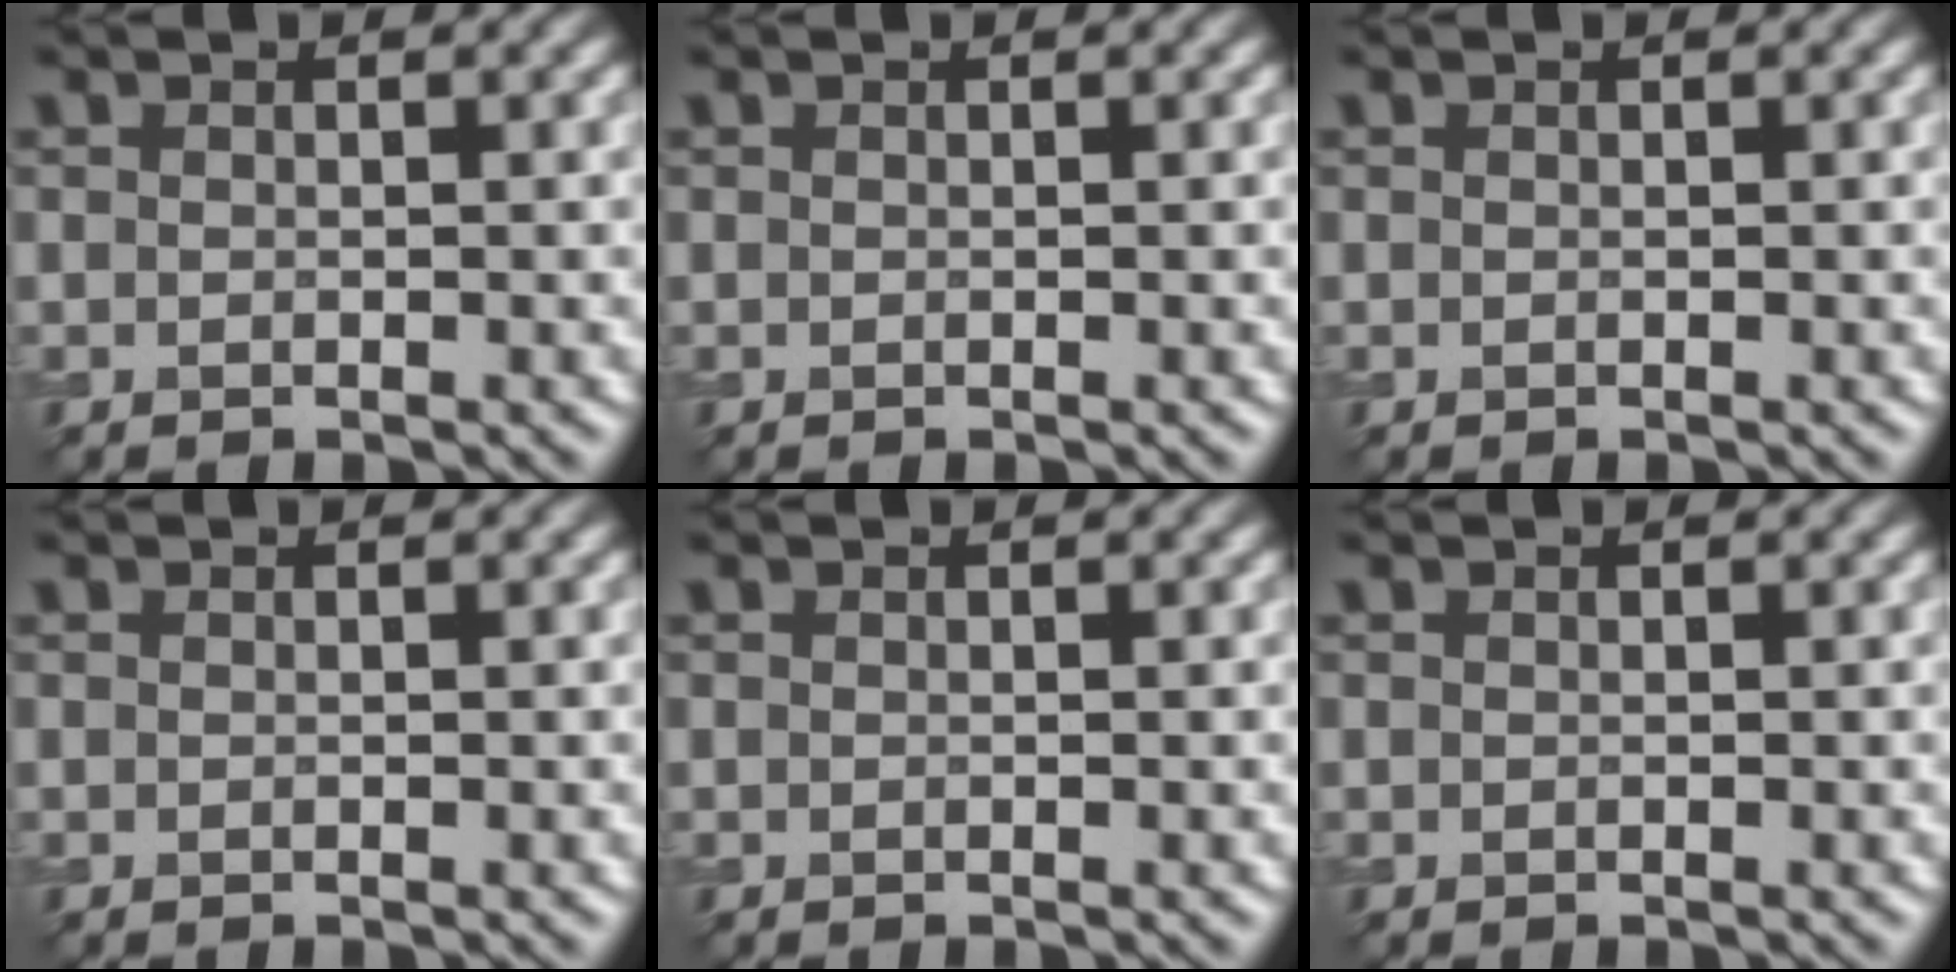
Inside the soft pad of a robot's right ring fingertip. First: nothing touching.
{"total": 0.0}
{"total": 0.0}
{"total": 0.0}
{"total": 0.0}
{"total": 0.0}